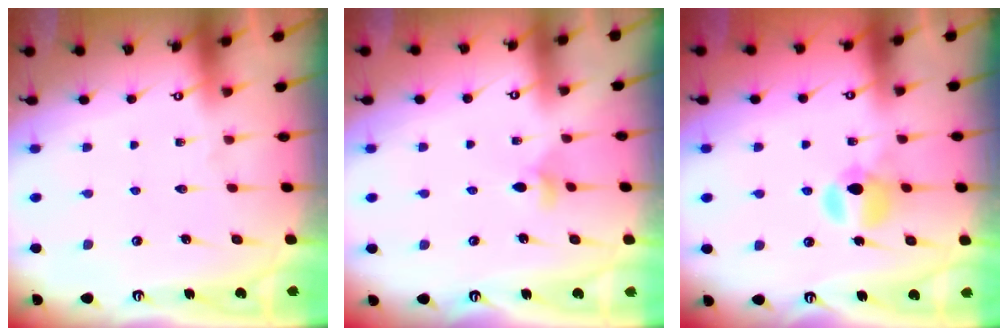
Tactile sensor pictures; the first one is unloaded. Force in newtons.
{"total": 4.6, "press": 4.6, "slide": 0.8}
{"total": 7.8, "press": 7.7, "slide": 0.7}